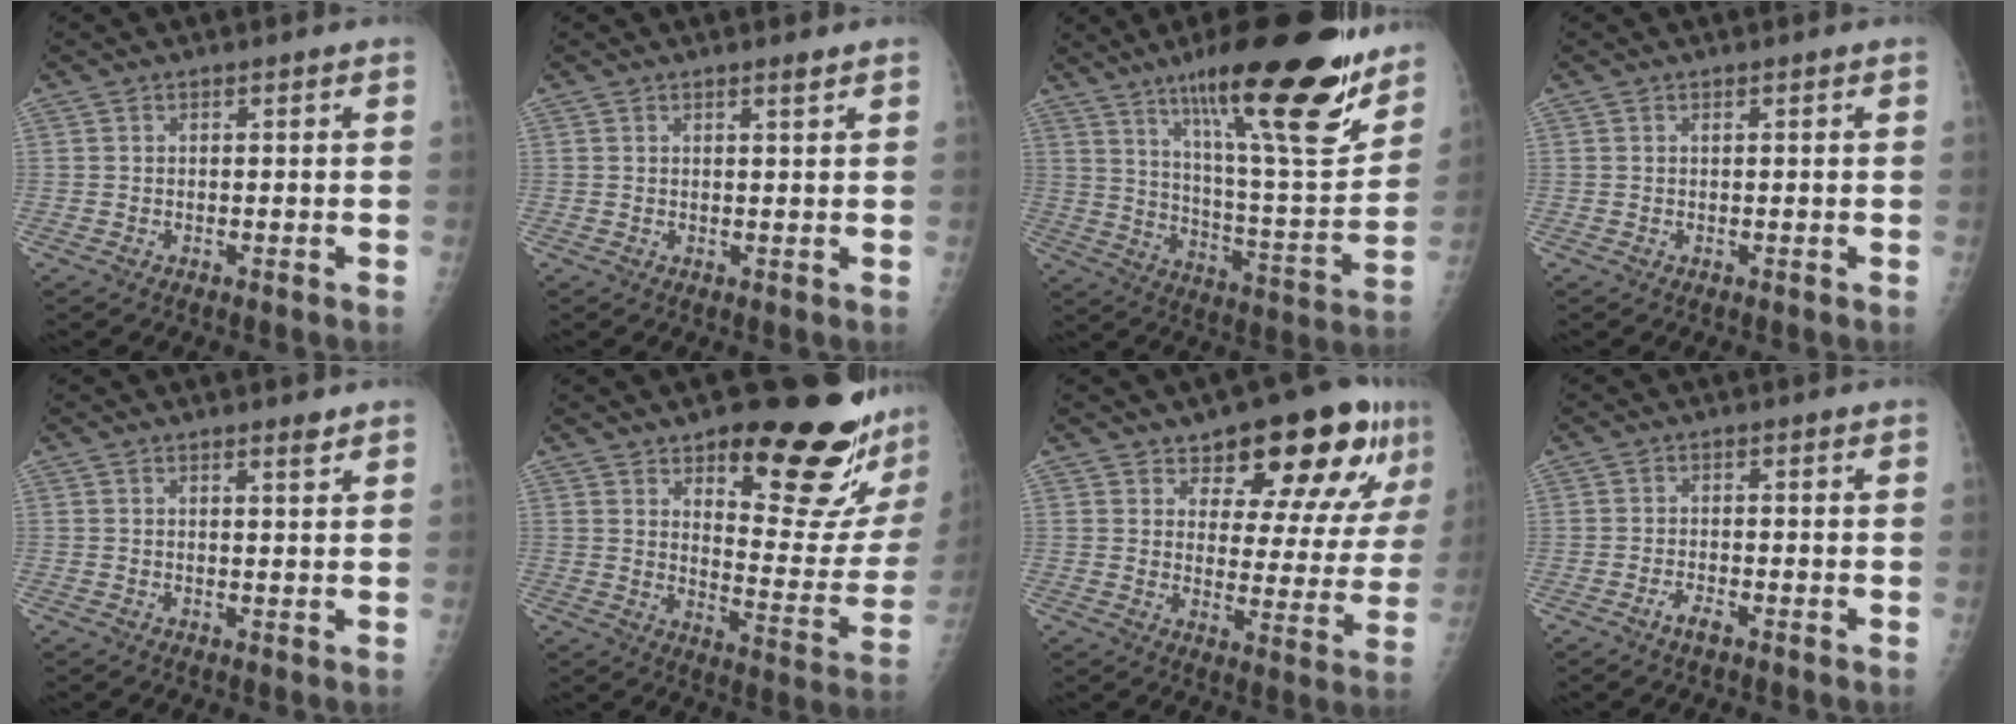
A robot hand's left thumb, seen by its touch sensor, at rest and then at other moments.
{"total": 1.2, "force": [0.9, 0.0, 0.8], "torque": [-0.012, -0.007, 0.016]}
{"total": 26.5, "force": [17.2, 5.0, 19.5], "torque": [-0.271, -0.078, 0.274]}
{"total": 0.0}
{"total": 1.6, "force": [1.2, 0.2, 1.0], "torque": [-0.014, -0.009, 0.020]}
{"total": 22.8, "force": [15.5, 6.8, 15.3], "torque": [-0.158, -0.111, 0.209]}
{"total": 17.8, "force": [10.8, 7.4, 12.1], "torque": [-0.117, -0.047, 0.149]}
{"total": 2.2, "force": [-1.4, 0.6, 1.5], "torque": [-0.035, 0.006, -0.028]}